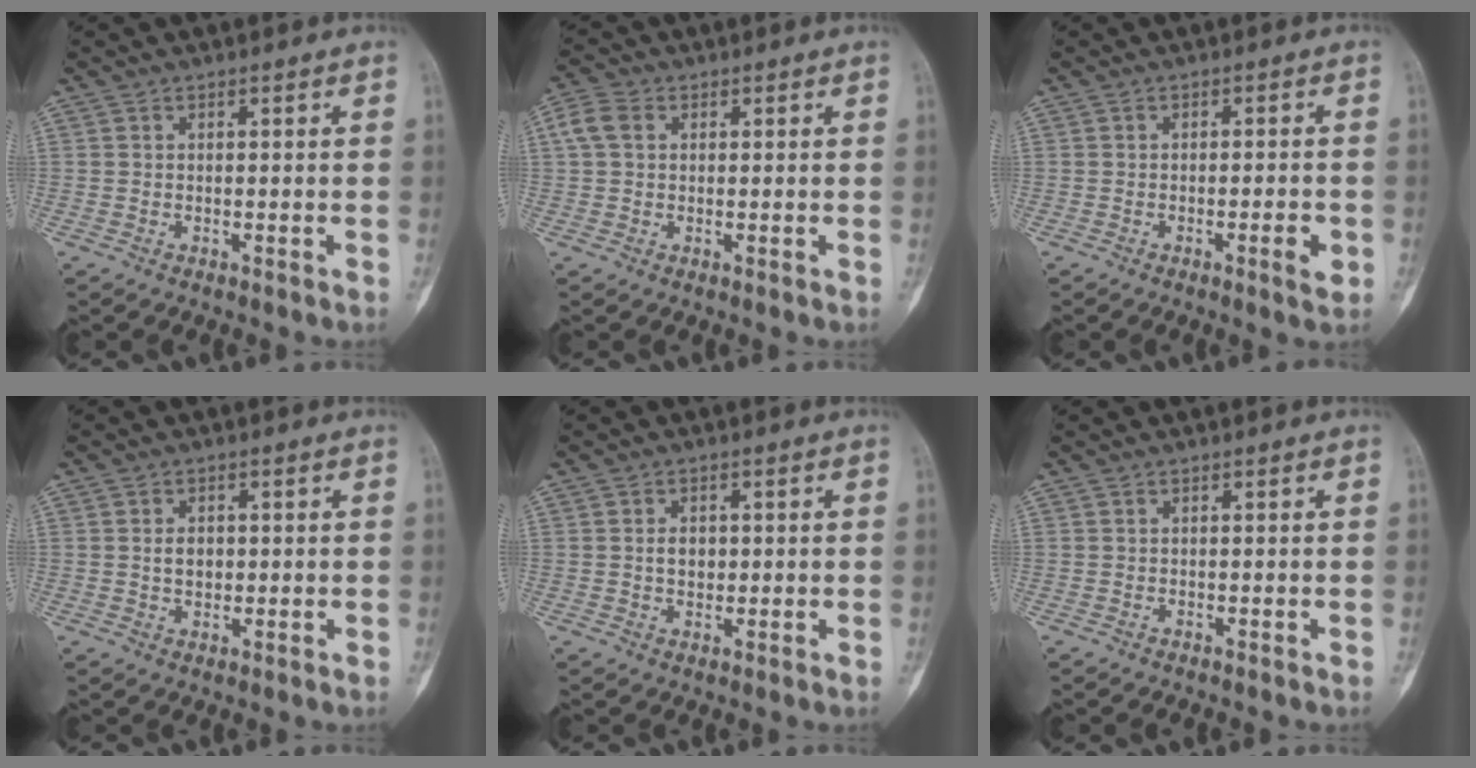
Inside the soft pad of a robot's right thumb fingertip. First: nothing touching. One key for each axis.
{"total": 4.5, "fx": 1.1, "fy": 3.4, "fz": 2.8, "tx": -0.067, "ty": 0.015, "tz": 0.019}
{"total": 3.7, "fx": -1.4, "fy": 0.8, "fz": 3.3, "tx": -0.048, "ty": 0.002, "tz": -0.019}
{"total": 2.9, "fx": 0.2, "fy": 2.2, "fz": 2.0, "tx": -0.023, "ty": 0.002, "tz": 0.004}
{"total": 2.9, "fx": 0.2, "fy": 2.1, "fz": 2.0, "tx": -0.023, "ty": 0.003, "tz": 0.003}
{"total": 0.0}